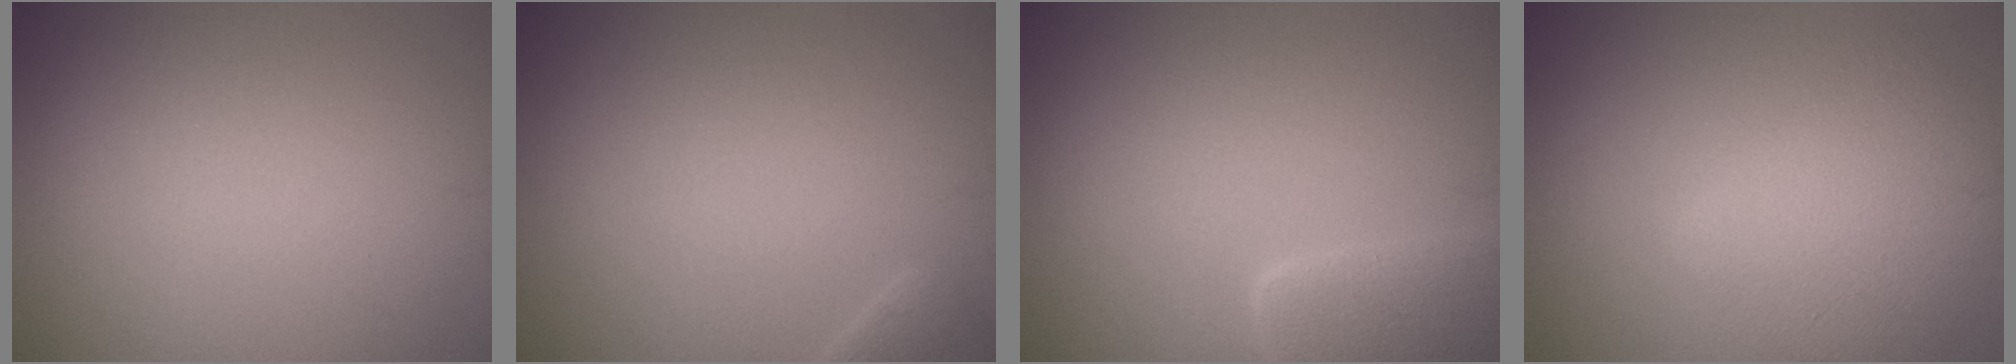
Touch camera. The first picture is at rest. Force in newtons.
{"total": 1.3, "press": 1.3, "slide": 0.1}
{"total": 5.2, "press": 5.1, "slide": 0.5}
{"total": 5.0, "press": 5.0, "slide": 0.2}